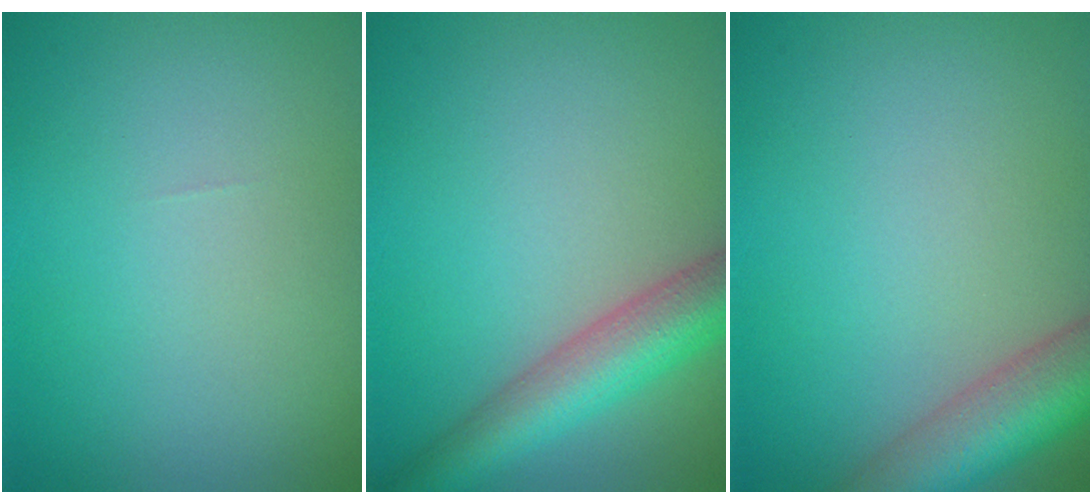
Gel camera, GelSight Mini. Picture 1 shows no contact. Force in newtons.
{"total": 5.7, "press": 5.7, "slide": 0.2}
{"total": 6.9, "press": 6.9, "slide": 0.4}